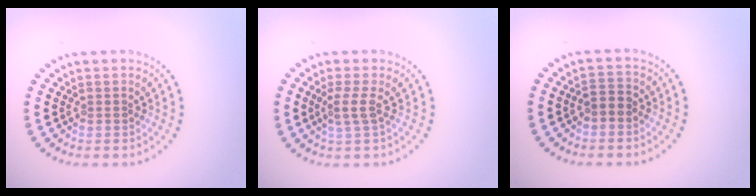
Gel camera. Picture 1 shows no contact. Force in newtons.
{"total": 1.9, "press": 1.4, "slide": 1.2}
{"total": 1.5, "press": 1.3, "slide": 0.7}